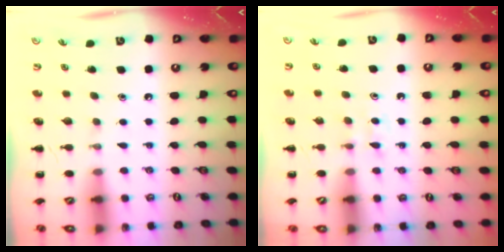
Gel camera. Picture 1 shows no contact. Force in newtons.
{"total": 3.5, "press": 3.3, "slide": 1.2}